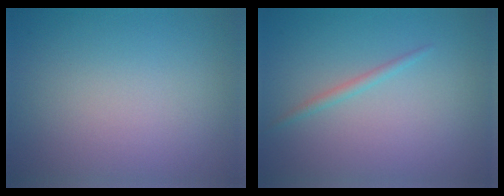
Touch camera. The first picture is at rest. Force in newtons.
{"total": 1.0, "press": 1.0, "slide": 0.0}